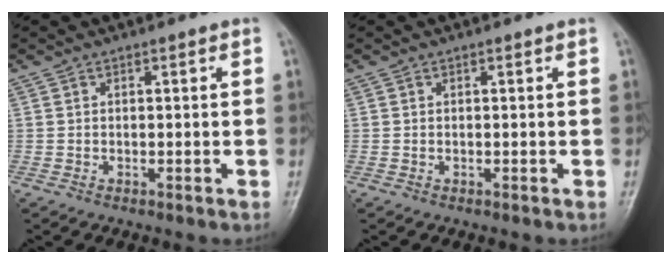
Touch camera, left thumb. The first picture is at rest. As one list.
[{"total": 0.0}]